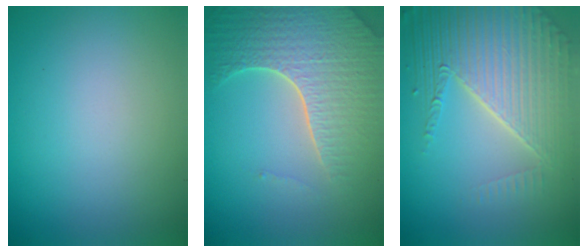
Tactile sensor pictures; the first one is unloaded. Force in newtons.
{"total": 7.8, "press": 5.6, "slide": 5.5}
{"total": 8.6, "press": 5.7, "slide": 6.5}